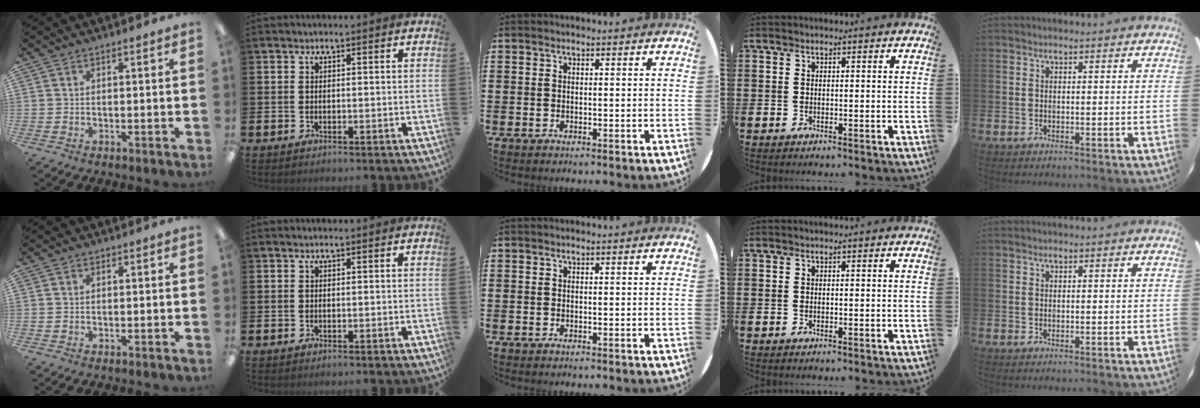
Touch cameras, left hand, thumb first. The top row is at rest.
{}